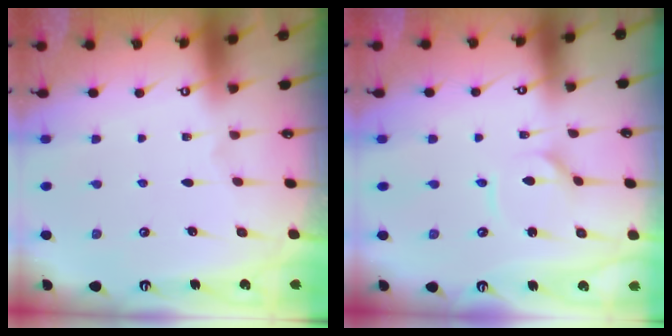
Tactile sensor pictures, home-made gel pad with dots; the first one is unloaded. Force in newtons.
{"total": 2.2, "press": 2.2, "slide": 0.4}